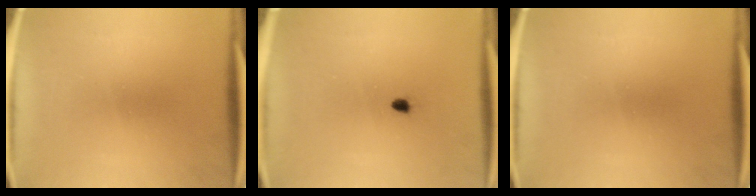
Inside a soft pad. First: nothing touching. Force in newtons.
{"total": 1.0}
{"total": 0.0}